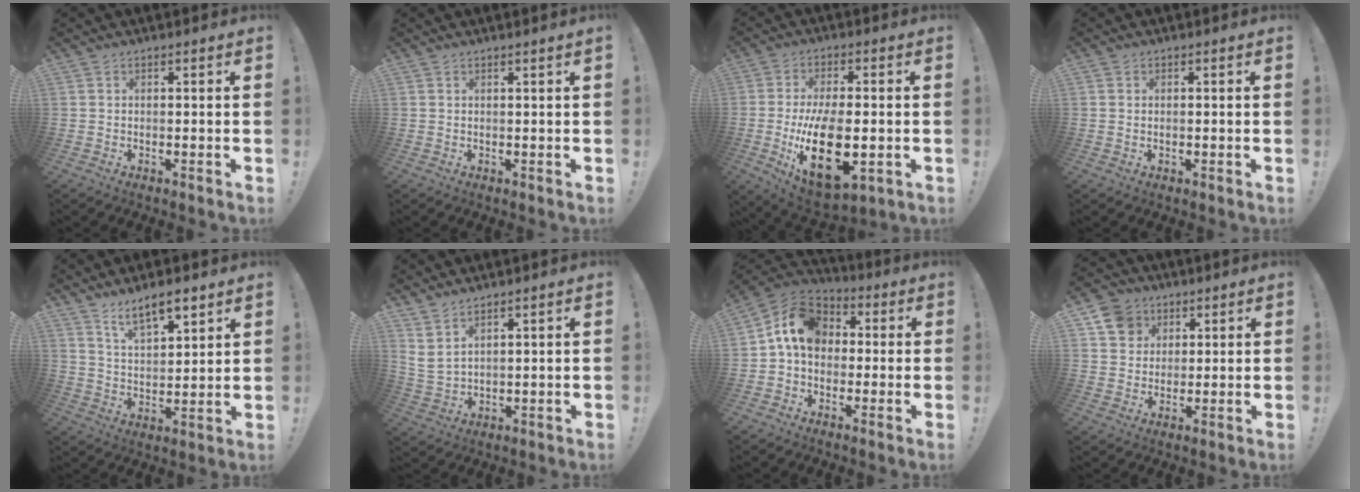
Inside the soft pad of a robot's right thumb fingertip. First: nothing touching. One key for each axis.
{"total": 1.1, "fx": 0.8, "fy": -0.4, "fz": 0.6, "tx": -0.002, "ty": -0.004, "tz": 0.012}
{"total": 19.5, "fx": -3.4, "fy": 9.6, "fz": 16.6, "tx": -0.300, "ty": -0.008, "tz": -0.046}
{"total": 0.5, "fx": 0.2, "fy": 0.5, "fz": 0.1, "tx": -0.004, "ty": 0.002, "tz": 0.003}
{"total": 9.3, "fx": 7.1, "fy": 3.2, "fz": 5.1, "tx": -0.076, "ty": -0.043, "tz": 0.128}
{"total": 4.1, "fx": 3.4, "fy": 0.9, "fz": 2.1, "tx": -0.047, "ty": -0.020, "tz": 0.066}
{"total": 12.8, "fx": 1.9, "fy": 9.7, "fz": 8.1, "tx": -0.128, "ty": 0.018, "tz": 0.042}
{"total": 8.8, "fx": 4.7, "fy": 7.1, "fz": 2.1, "tx": -0.027, "ty": -0.024, "tz": 0.095}